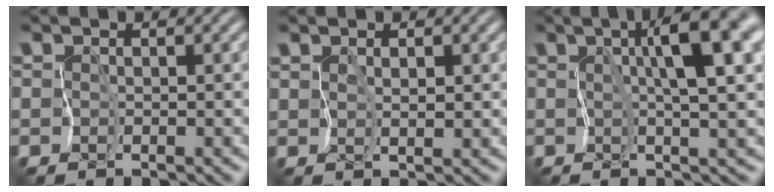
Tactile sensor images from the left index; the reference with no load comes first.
{"total": 1.0, "force": [0.7, 0.3, 0.7], "torque": [-0.010, -0.004, 0.023]}
{"total": 8.0, "force": [2.2, 1.1, 7.6], "torque": [-0.115, 0.018, 0.034]}